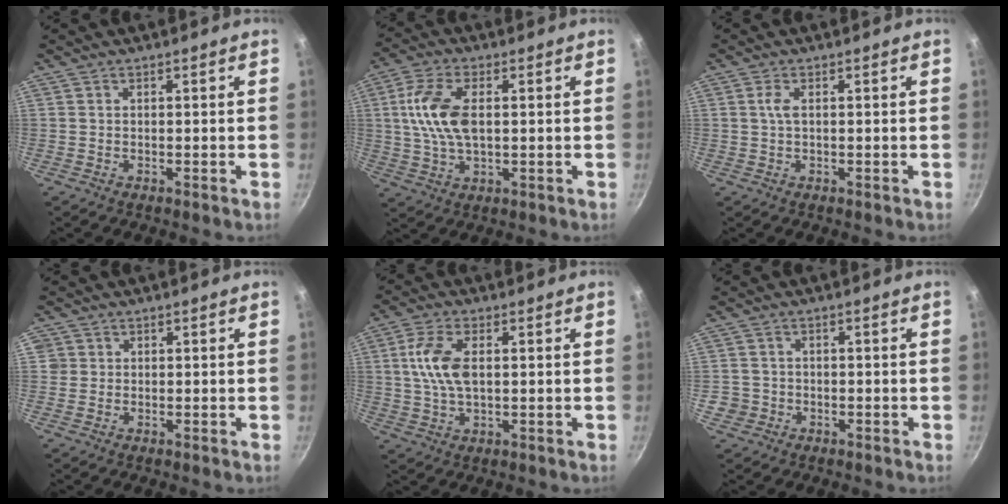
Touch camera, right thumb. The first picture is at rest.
{"total": 10.9, "force": [1.5, 5.7, 9.1], "torque": [-0.177, 0.007, 0.025]}
{"total": 1.9, "force": [0.3, 0.7, 1.7], "torque": [-0.041, 0.002, 0.008]}
{"total": 1.8, "force": [0.2, 1.8, 0.3], "torque": [0.012, 0.008, 0.001]}
{"total": 8.7, "force": [1.3, 4.5, 7.3], "torque": [-0.144, 0.007, 0.023]}
{"total": 3.2, "force": [-1.0, 2.9, 0.6], "torque": [-0.001, 0.019, -0.014]}